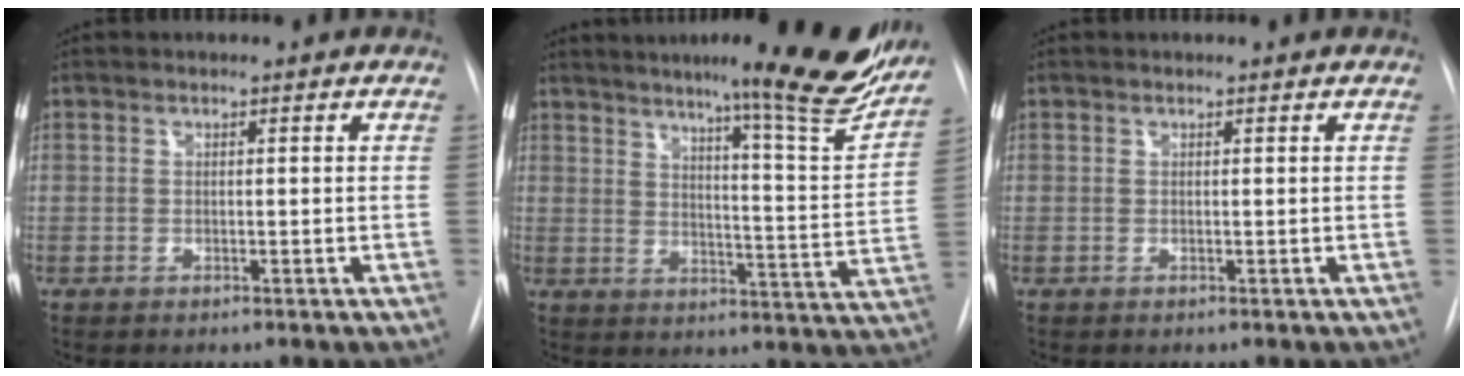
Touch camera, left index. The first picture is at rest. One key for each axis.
{"total": 22.0, "fx": 18.1, "fy": 0.4, "fz": 12.5, "tx": -0.167, "ty": -0.064, "tz": 0.225}
{"total": 0.8, "fx": 0.8, "fy": -0.1, "fz": 0.2, "tx": -0.006, "ty": 0.004, "tz": 0.010}